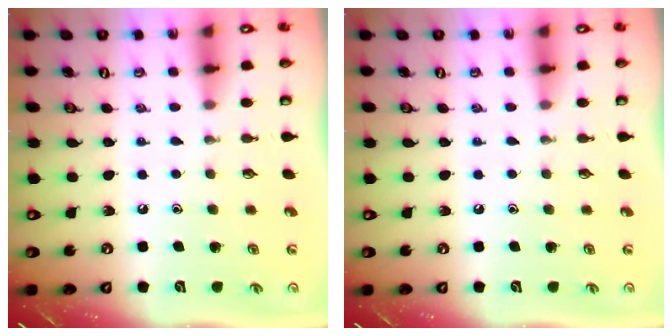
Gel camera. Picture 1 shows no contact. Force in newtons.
{"total": 0.0}